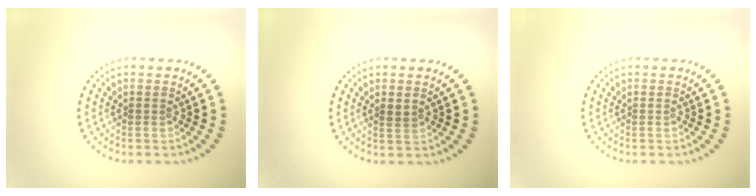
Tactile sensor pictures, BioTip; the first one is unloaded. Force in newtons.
{"total": 0.7, "press": 0.7, "slide": 0.3}
{"total": 0.0}